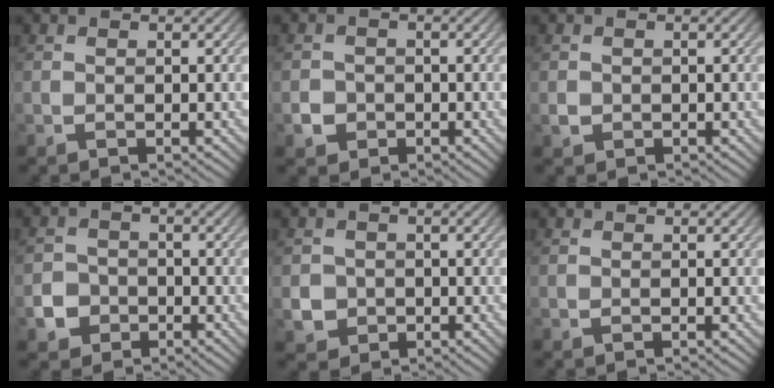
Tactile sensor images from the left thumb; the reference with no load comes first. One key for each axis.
{"total": 2.4, "fx": -0.9, "fy": 2.1, "fz": 0.6, "tx": -0.009, "ty": -0.004, "tz": -0.017}
{"total": 1.2, "fx": -0.2, "fy": 1.1, "fz": 0.3, "tx": -0.004, "ty": -0.006, "tz": -0.006}
{"total": 4.1, "fx": -2.0, "fy": 3.5, "fz": 1.0, "tx": -0.016, "ty": -0.006, "tz": -0.045}
{"total": 3.3, "fx": -0.6, "fy": 3.1, "fz": 0.9, "tx": -0.021, "ty": -0.008, "tz": -0.016}
{"total": 0.0}